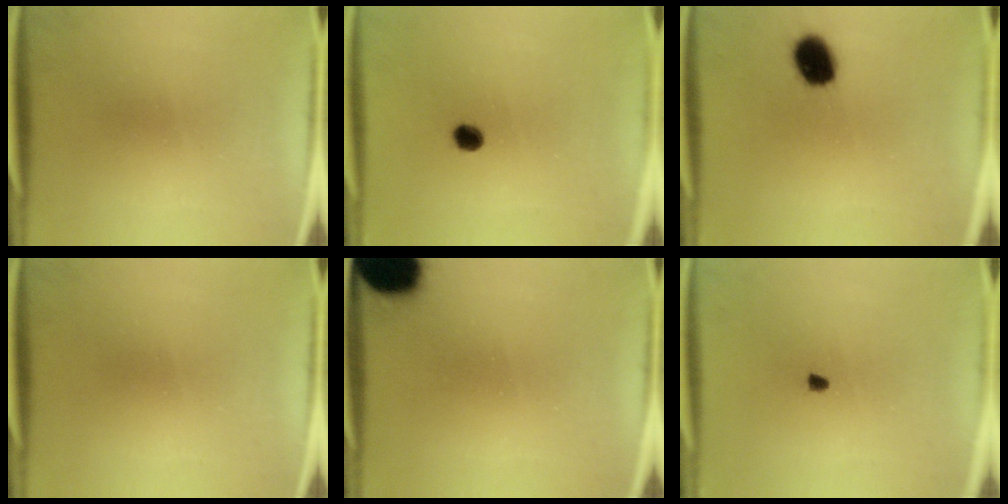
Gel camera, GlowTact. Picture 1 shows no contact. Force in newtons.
{"total": 2.7}
{"total": 8.0}
{"total": 0.0}
{"total": 18.9}
{"total": 1.0}